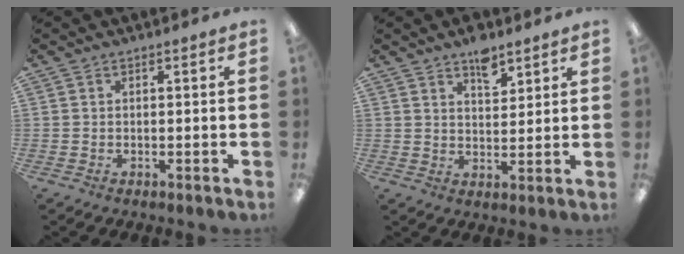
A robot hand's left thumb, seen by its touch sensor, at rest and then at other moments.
{"total": 6.7, "force": [4.9, 3.2, 3.2], "torque": [-0.035, -0.028, 0.083]}